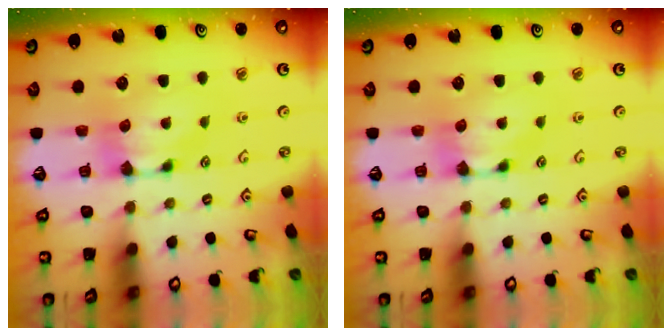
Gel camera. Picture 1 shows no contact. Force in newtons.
{"total": 0.0}